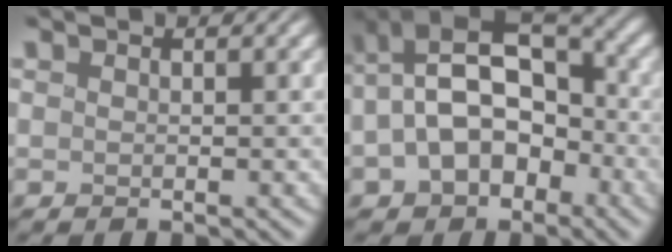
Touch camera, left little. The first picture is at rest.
{"total": 11.9, "force": [-1.2, 8.6, 8.1], "torque": [-0.132, 0.016, -0.028]}